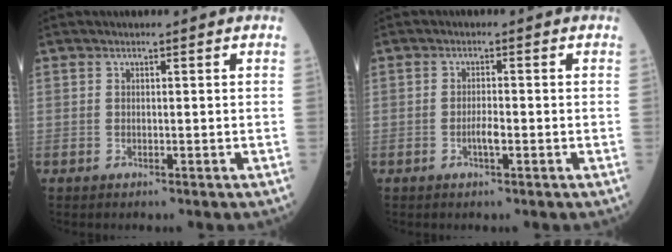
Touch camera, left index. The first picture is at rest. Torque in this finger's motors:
{"motor_torque": [0.33, 0.13, 0.03, 0.01]}